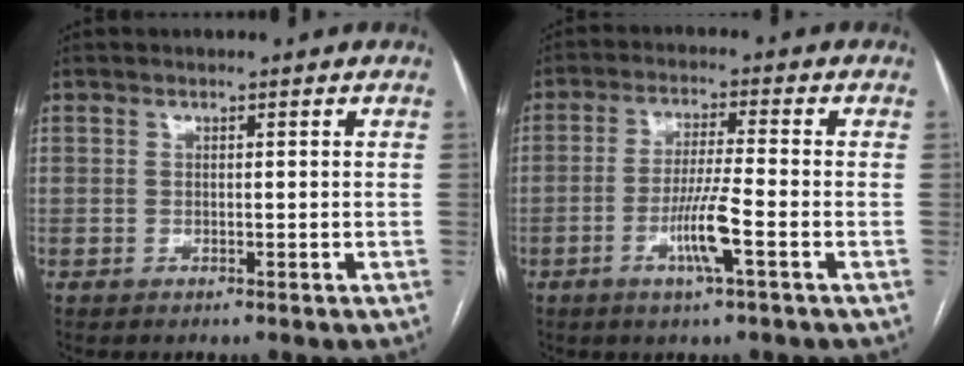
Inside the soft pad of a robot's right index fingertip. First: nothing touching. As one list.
[{"total": 6.9, "force": [-2.7, -0.3, 6.4], "torque": [-0.122, -0.007, -0.051]}]